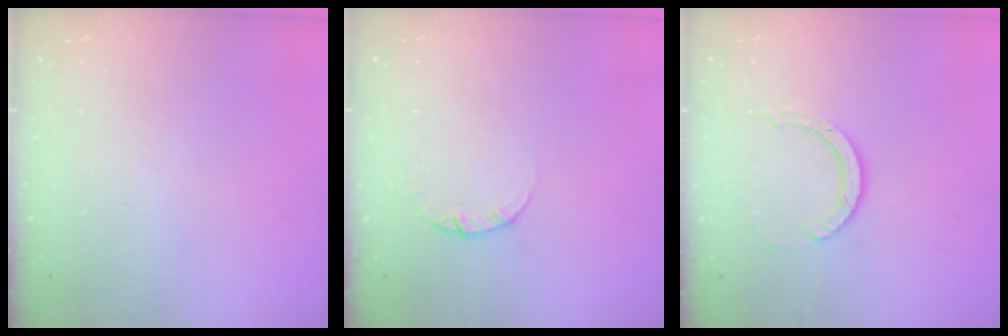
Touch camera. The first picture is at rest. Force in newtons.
{"total": 2.4, "press": 2.4, "slide": 0.3}
{"total": 3.8, "press": 3.8, "slide": 0.3}